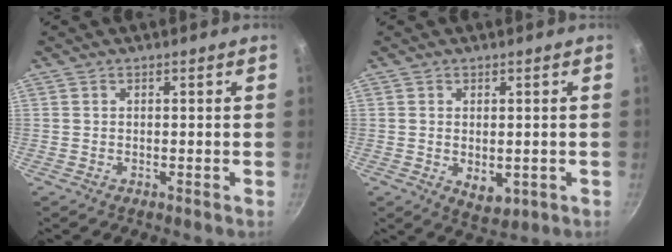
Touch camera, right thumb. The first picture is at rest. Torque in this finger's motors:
{"motor_torque": [-0.29, -0.07, -0.05, -0.01, 0.01]}